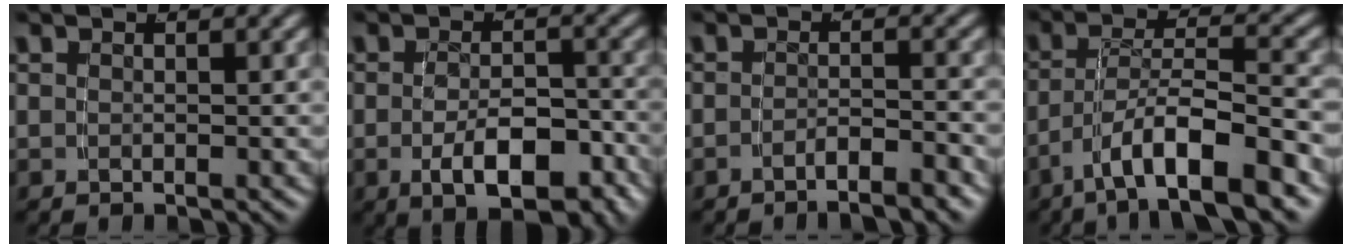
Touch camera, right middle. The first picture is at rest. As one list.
[{"total": 6.6, "force": [-3.1, 2.7, 5.1], "torque": [-0.078, -0.018, -0.043]}, {"total": 3.6, "force": [-3.4, 0.2, 1.4], "torque": [-0.015, 0.001, -0.059]}, {"total": 7.2, "force": [-4.4, 1.9, 5.4], "torque": [-0.081, -0.001, -0.067]}]